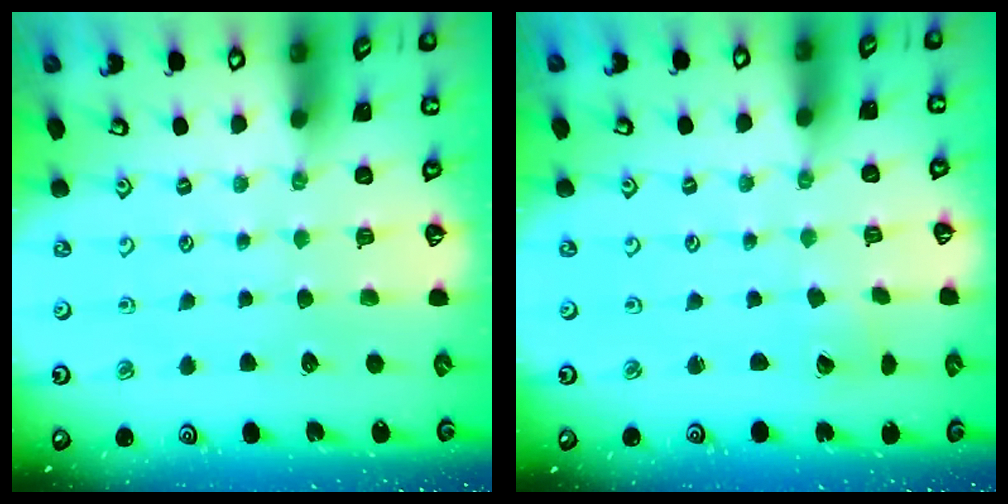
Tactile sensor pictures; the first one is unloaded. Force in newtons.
{"total": 1.6, "press": 1.6, "slide": 0.1}